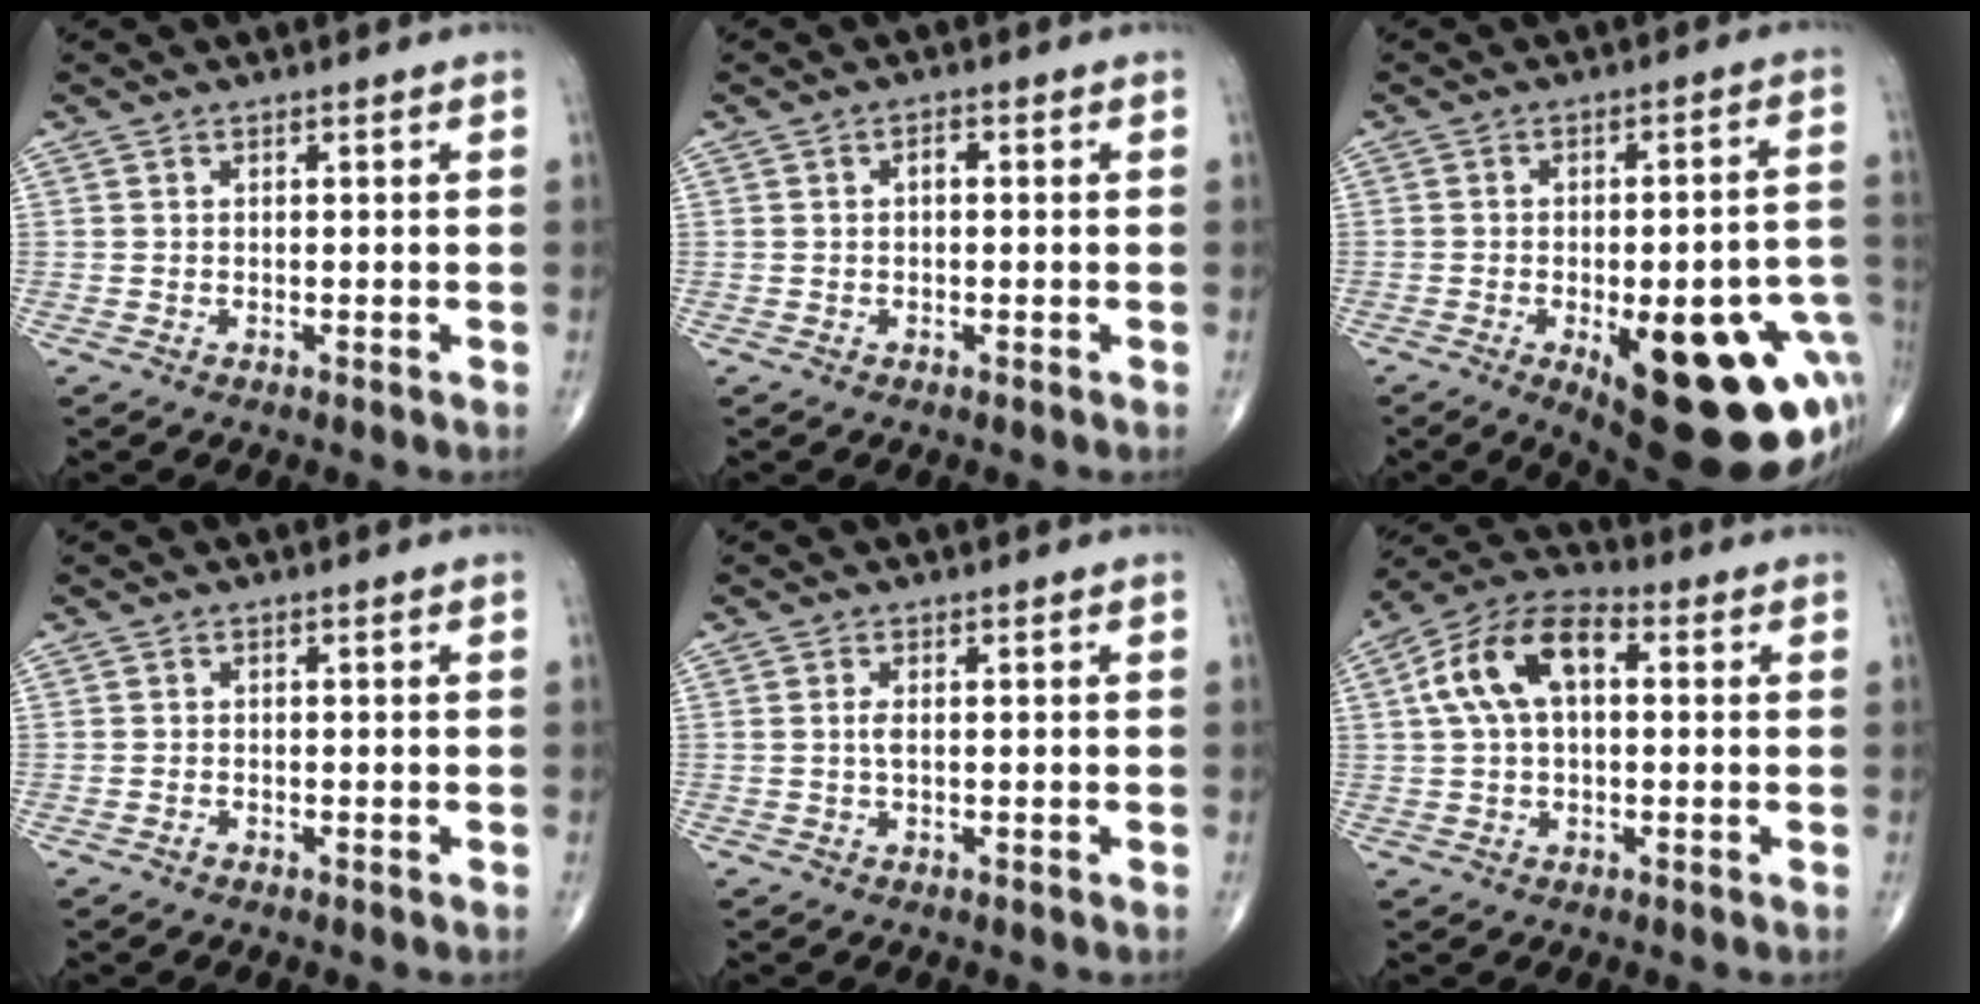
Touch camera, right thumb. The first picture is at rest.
{"total": 1.4, "force": [0.1, 0.8, 1.1], "torque": [-0.017, 0.004, -0.002]}
{"total": 26.4, "force": [-8.7, 9.3, 23.1], "torque": [-0.220, 0.012, -0.091]}
{"total": 0.6, "force": [-0.4, 0.3, 0.2], "torque": [-0.003, 0.001, -0.010]}
{"total": 1.2, "force": [0.0, 0.4, 1.2], "torque": [-0.028, -0.002, 0.002]}
{"total": 12.3, "force": [2.3, 7.0, 9.9], "torque": [-0.186, 0.035, 0.030]}